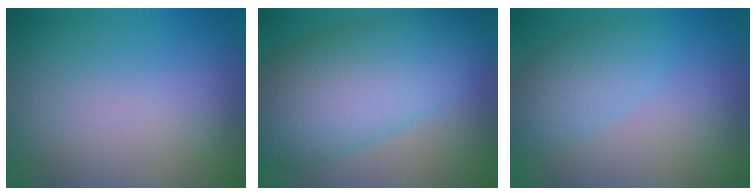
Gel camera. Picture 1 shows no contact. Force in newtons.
{"total": 11.8, "press": 11.8, "slide": 0.2}
{"total": 3.8, "press": 3.8, "slide": 0.2}